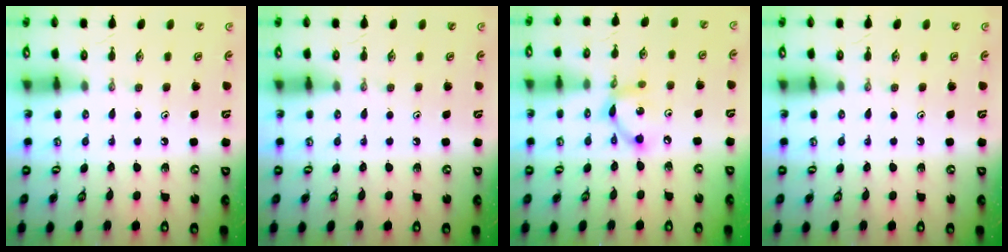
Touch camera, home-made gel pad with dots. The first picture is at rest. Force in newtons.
{"total": 0.0}
{"total": 8.9, "press": 8.9, "slide": 0.6}
{"total": 0.0}